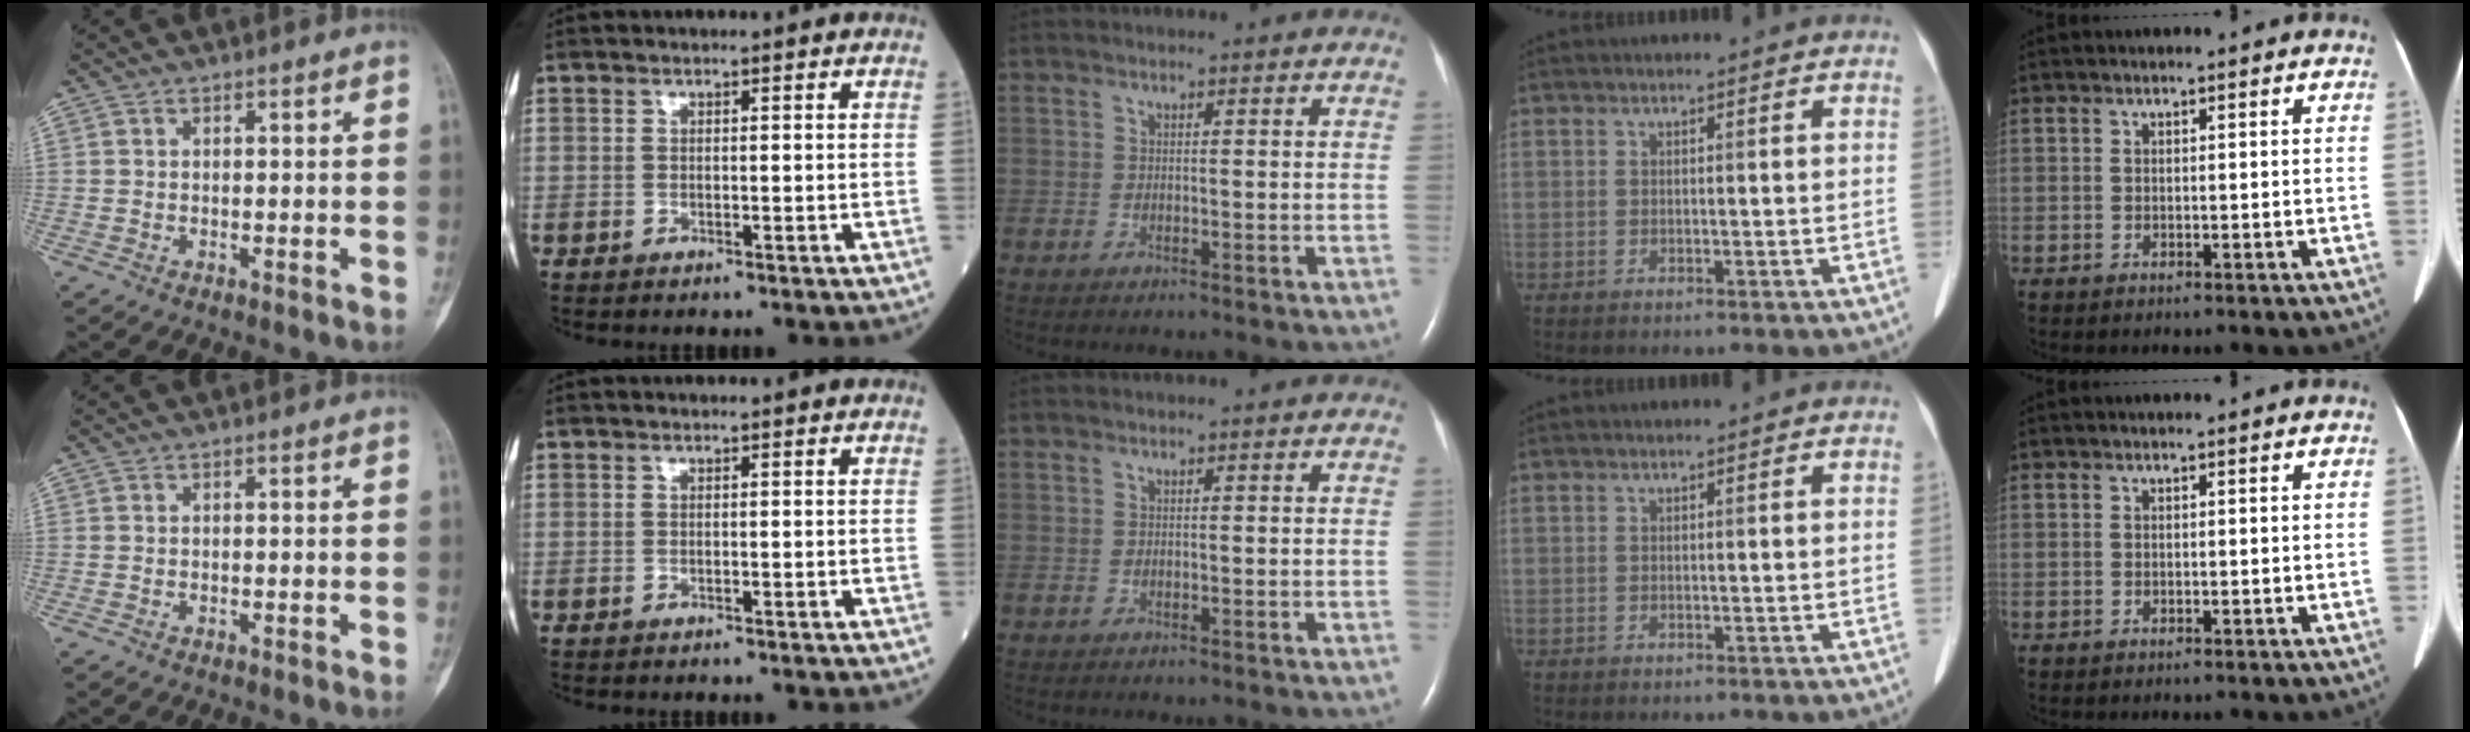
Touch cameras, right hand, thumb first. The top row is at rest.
{}